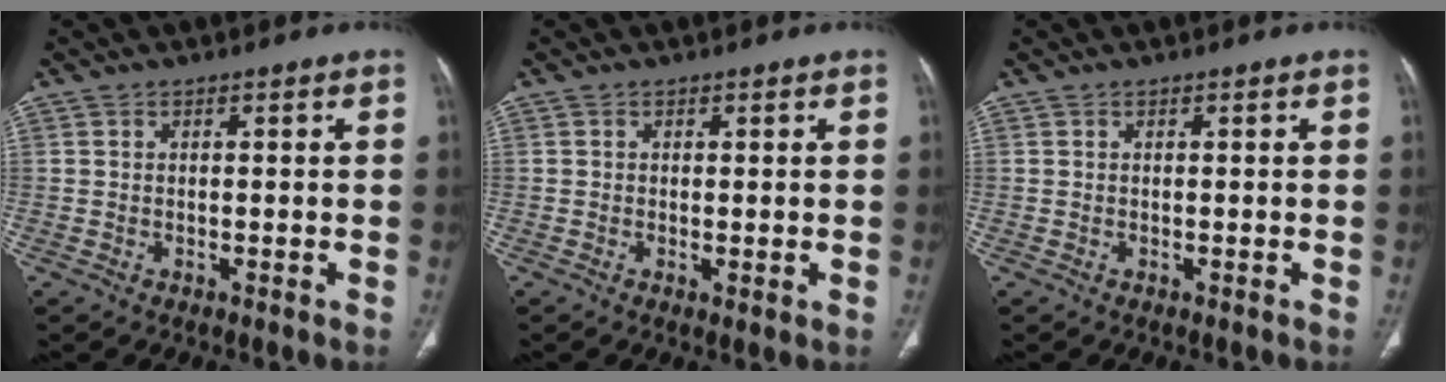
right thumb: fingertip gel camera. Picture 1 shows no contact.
{"total": 1.0, "force": [-0.1, 0.4, 1.0], "torque": [-0.020, -0.006, -0.002]}
{"total": 0.0}